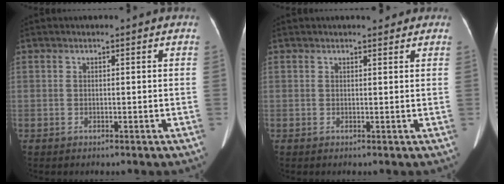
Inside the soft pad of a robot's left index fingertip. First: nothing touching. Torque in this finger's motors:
{"motor_torque": [0.36, -0.27, 0.01, 0.04]}